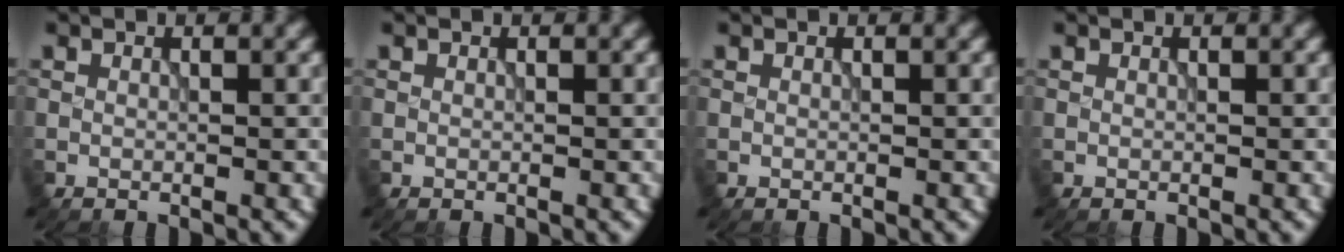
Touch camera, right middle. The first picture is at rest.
{"total": 0.0}
{"total": 0.0}
{"total": 0.0}